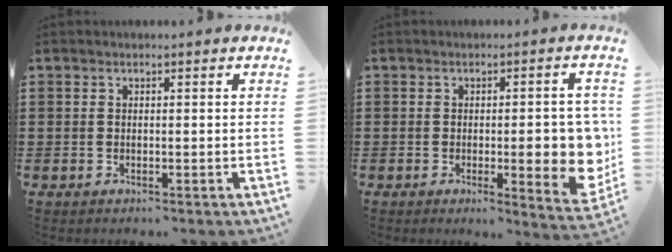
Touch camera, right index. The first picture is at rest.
{"total": 9.3, "force": [-0.6, 2.9, 8.8], "torque": [-0.095, -0.018, -0.009]}